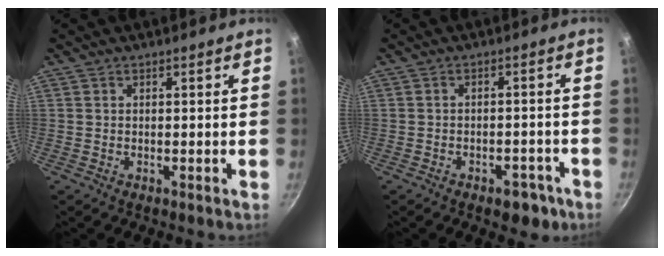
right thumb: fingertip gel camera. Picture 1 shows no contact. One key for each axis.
{"total": 5.5, "fx": -3.1, "fy": 3.1, "fz": 3.2, "tx": -0.021, "ty": 0.029, "tz": -0.025}